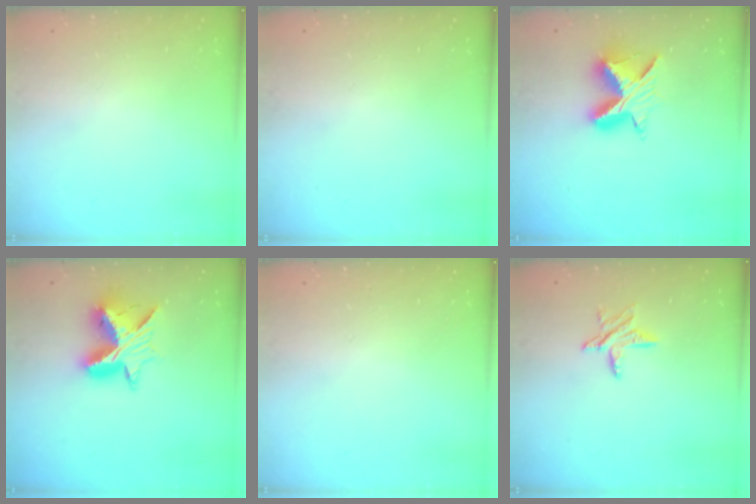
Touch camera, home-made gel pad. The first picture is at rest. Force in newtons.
{"total": 0.0}
{"total": 10.8, "press": 10.7, "slide": 0.7}
{"total": 10.5, "press": 10.5, "slide": 0.9}
{"total": 0.0}
{"total": 6.3, "press": 6.3, "slide": 0.4}